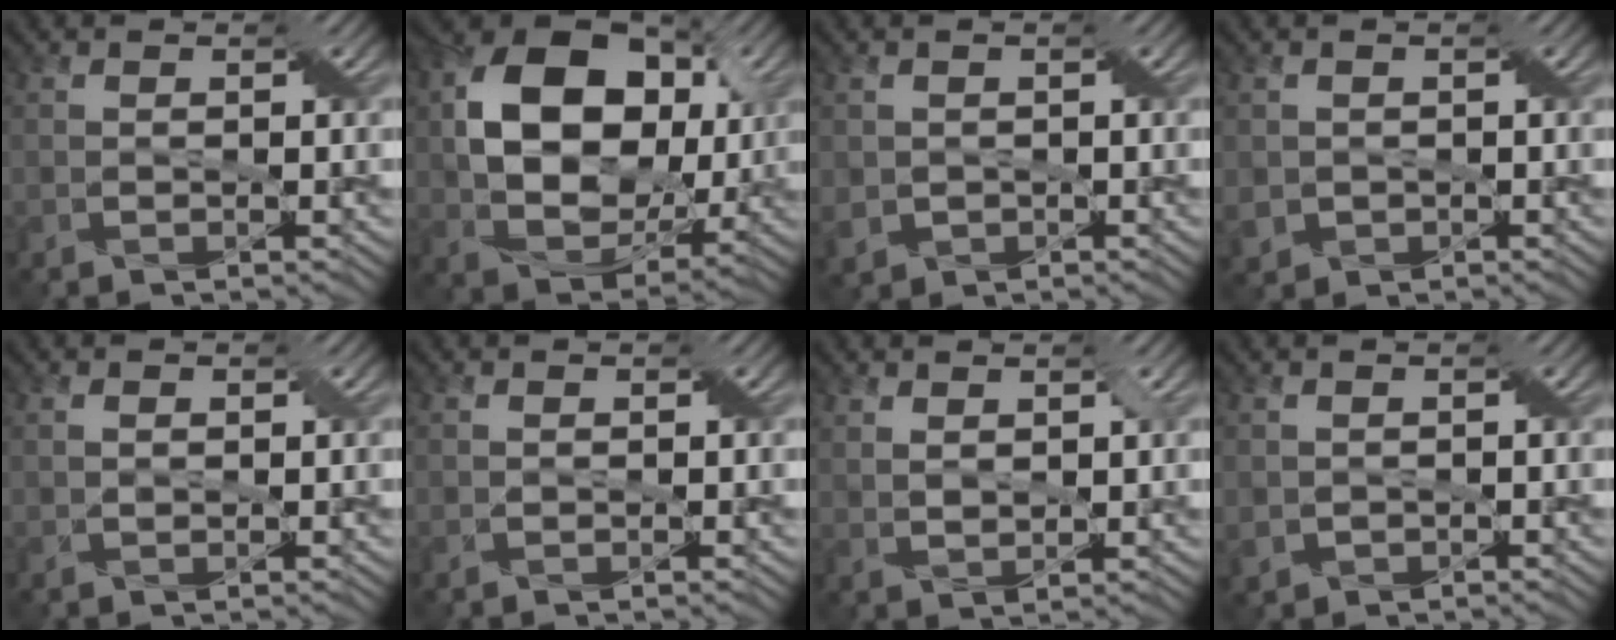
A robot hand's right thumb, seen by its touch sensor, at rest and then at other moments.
{"total": 14.2, "force": [2.8, 10.0, 9.7], "torque": [-0.191, 0.001, 0.054]}
{"total": 2.4, "force": [-0.2, 2.3, 0.6], "torque": [-0.032, -0.013, -0.004]}
{"total": 2.4, "force": [-0.4, 2.3, 0.6], "torque": [-0.029, -0.012, -0.006]}
{"total": 1.2, "force": [0.5, 0.7, 0.8], "torque": [-0.013, 0.001, 0.012]}
{"total": 0.0}
{"total": 2.7, "force": [1.6, 1.2, 1.8], "torque": [-0.049, 0.000, 0.035]}
{"total": 1.7, "force": [-0.2, 1.6, 0.3], "torque": [-0.021, -0.009, -0.002]}